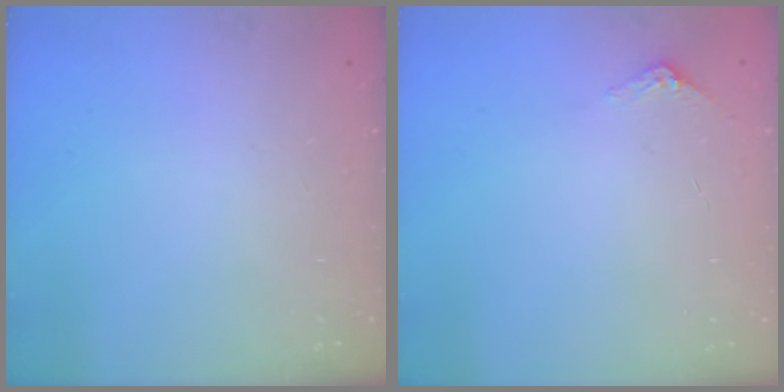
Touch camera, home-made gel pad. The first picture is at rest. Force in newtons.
{"total": 2.9, "press": 2.9, "slide": 0.2}